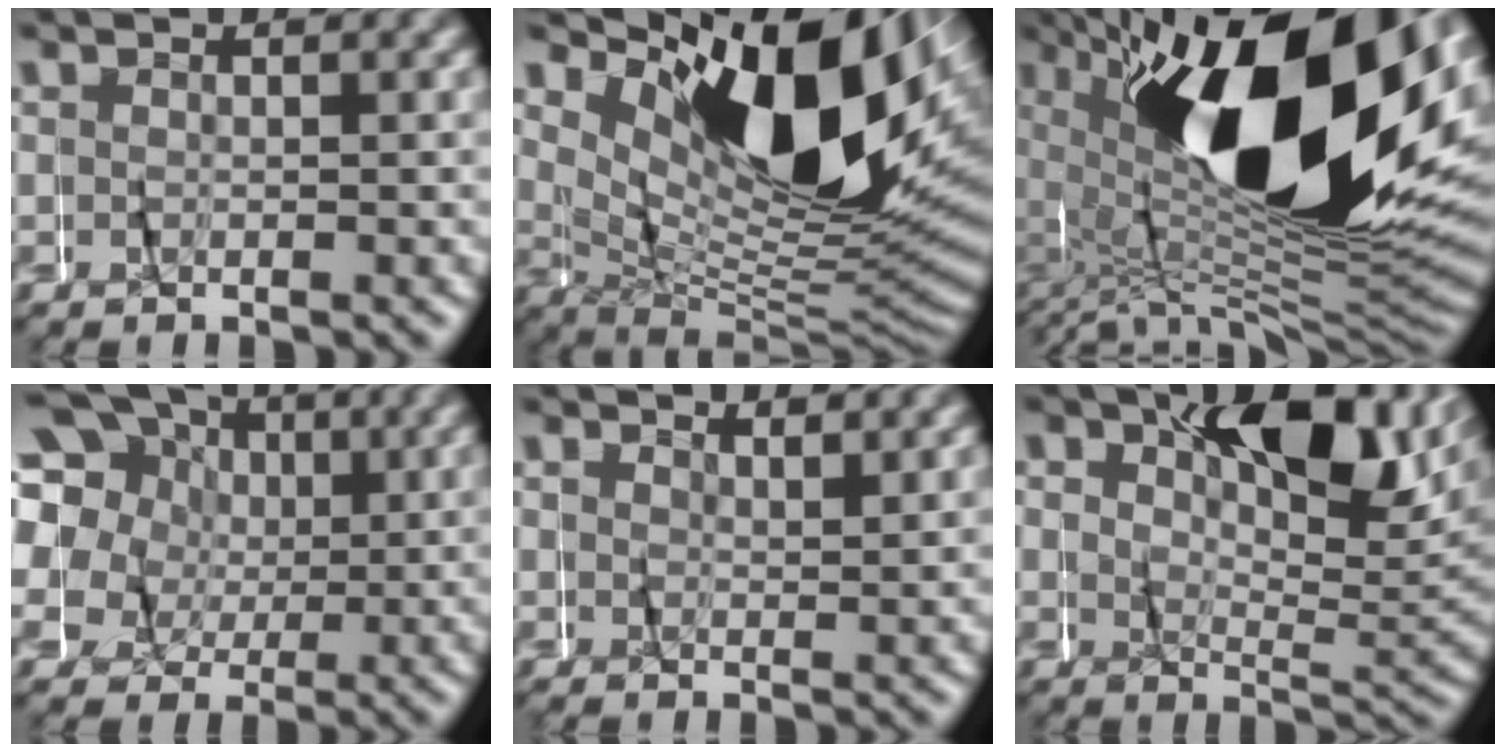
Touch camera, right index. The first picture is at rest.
{"total": 15.9, "force": [3.8, 7.2, 13.6], "torque": [-0.193, 0.020, 0.051]}
{"total": 27.0, "force": [1.4, 12.0, 24.1], "torque": [-0.346, 0.036, 0.011]}
{"total": 12.5, "force": [4.2, 10.2, 5.8], "torque": [-0.120, 0.018, 0.042]}
{"total": 1.1, "force": [0.6, -0.9, -0.2], "torque": [0.001, -0.002, 0.012]}
{"total": 9.1, "force": [3.4, 3.9, 7.5], "torque": [-0.105, 0.011, 0.043]}